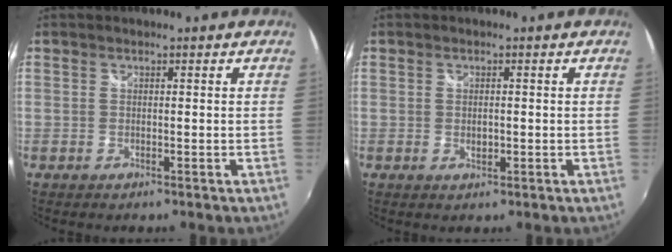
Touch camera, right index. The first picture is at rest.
{"total": 1.4, "force": [-0.2, 1.0, 1.0], "torque": [-0.016, -0.001, -0.002]}